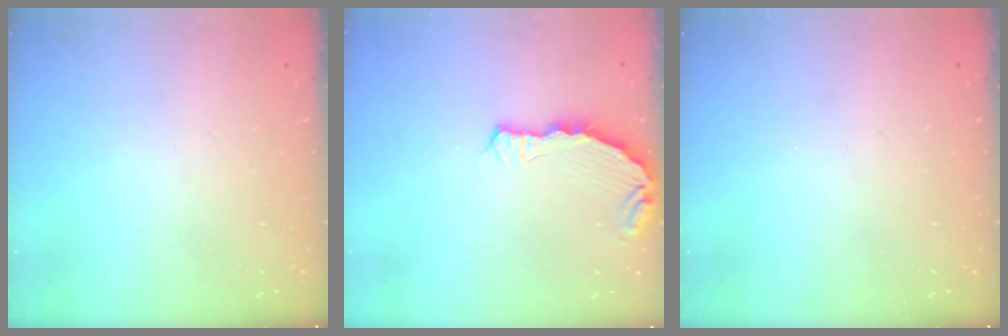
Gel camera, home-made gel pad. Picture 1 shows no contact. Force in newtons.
{"total": 7.3, "press": 5.8, "slide": 4.4}
{"total": 0.0}